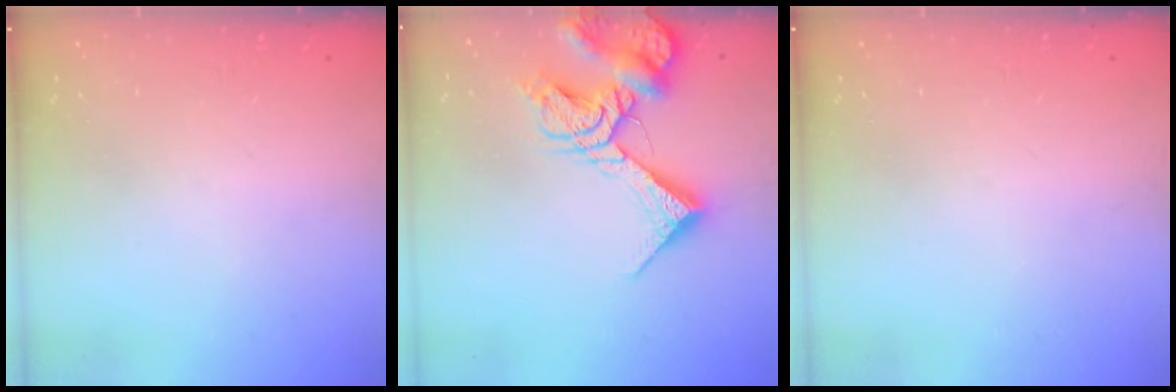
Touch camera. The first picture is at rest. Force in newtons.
{"total": 15.6, "press": 15.5, "slide": 1.8}
{"total": 0.0}